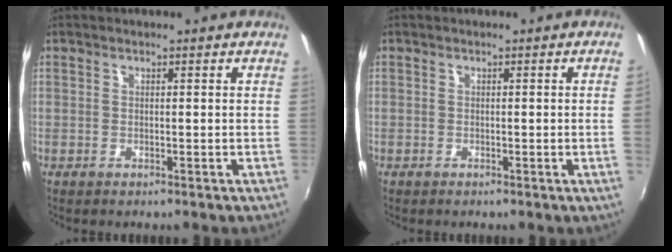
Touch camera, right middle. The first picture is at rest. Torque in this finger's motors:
{"motor_torque": [1.04, -1.06, -0.11, -0.21]}